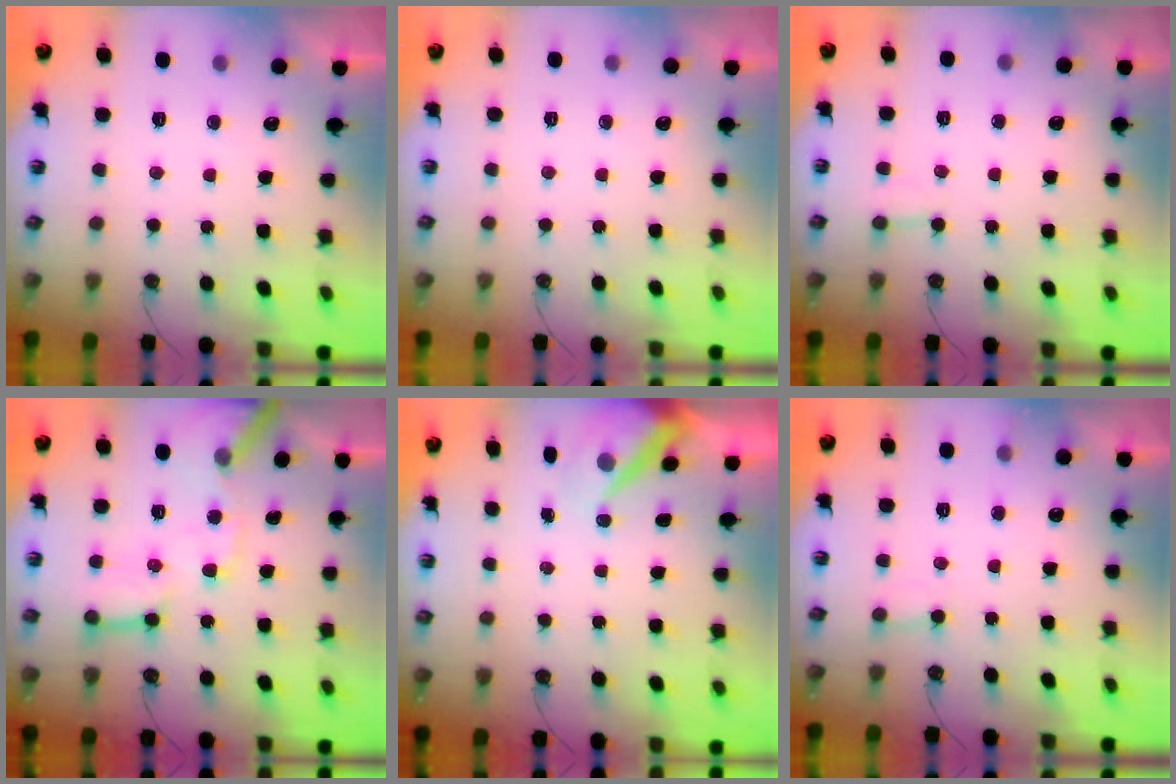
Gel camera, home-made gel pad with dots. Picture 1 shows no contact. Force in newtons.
{"total": 0.0}
{"total": 3.9, "press": 3.9, "slide": 0.4}
{"total": 15.6, "press": 15.5, "slide": 2.2}
{"total": 6.2, "press": 6.1, "slide": 0.9}
{"total": 5.4, "press": 5.4, "slide": 0.5}